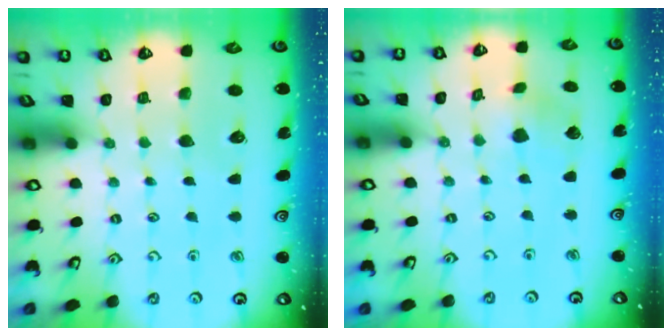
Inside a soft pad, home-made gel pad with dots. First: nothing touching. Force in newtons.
{"total": 2.7, "press": 2.7, "slide": 0.3}